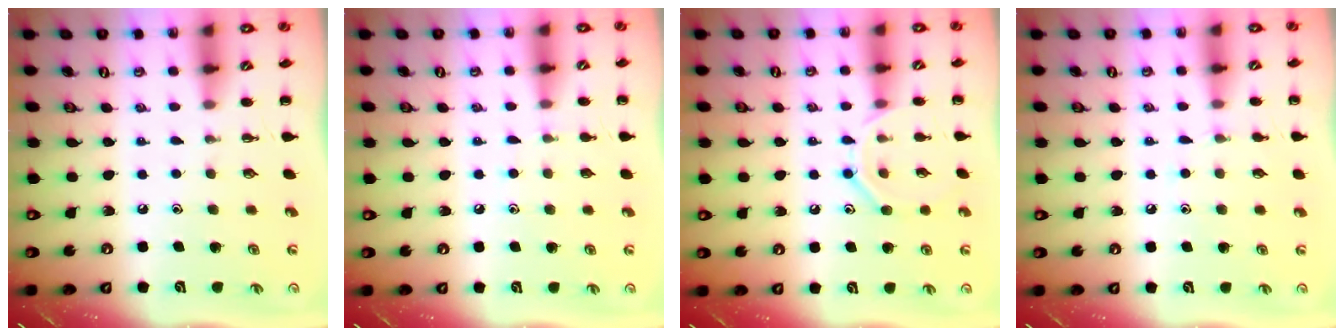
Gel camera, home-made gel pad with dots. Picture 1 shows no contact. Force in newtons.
{"total": 3.6, "press": 3.4, "slide": 1.3}
{"total": 9.3, "press": 9.3, "slide": 0.8}
{"total": 5.7, "press": 5.2, "slide": 2.2}